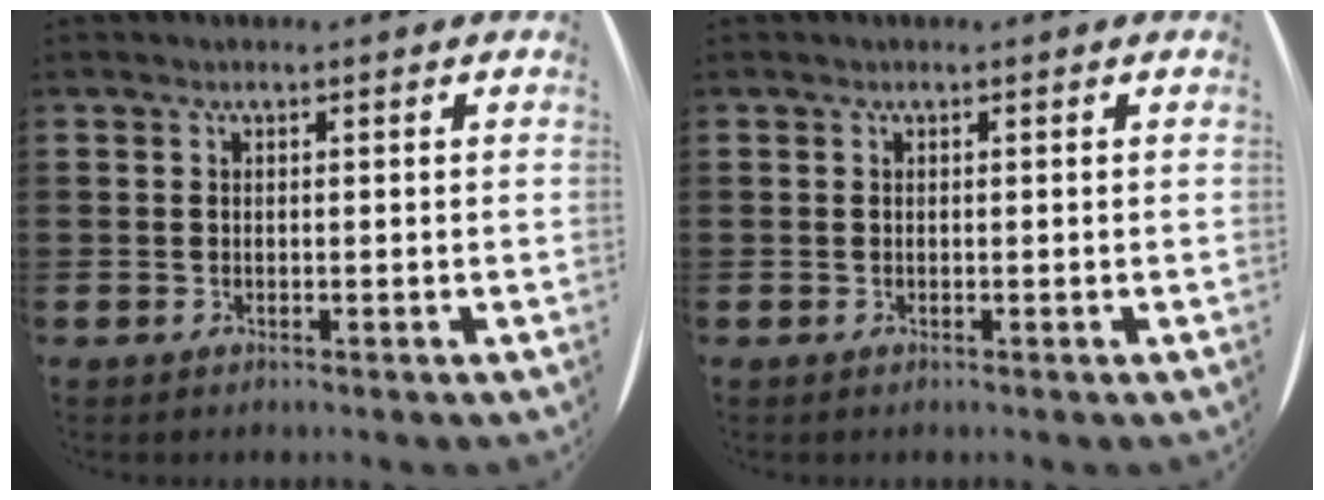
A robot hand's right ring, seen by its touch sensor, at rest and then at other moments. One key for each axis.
{"total": 0.0}